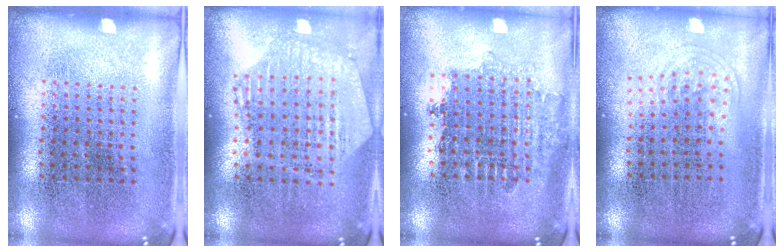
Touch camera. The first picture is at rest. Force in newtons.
{"total": 1.1, "press": 1.1, "slide": 0.3}
{"total": 1.7, "press": 1.4, "slide": 1.0}
{"total": 1.0, "press": 0.6, "slide": 0.8}